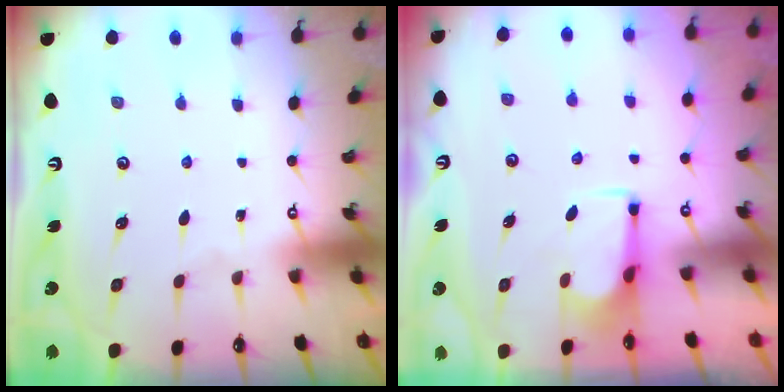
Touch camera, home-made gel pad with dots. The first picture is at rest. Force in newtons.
{"total": 2.6, "press": 2.5, "slide": 1.0}